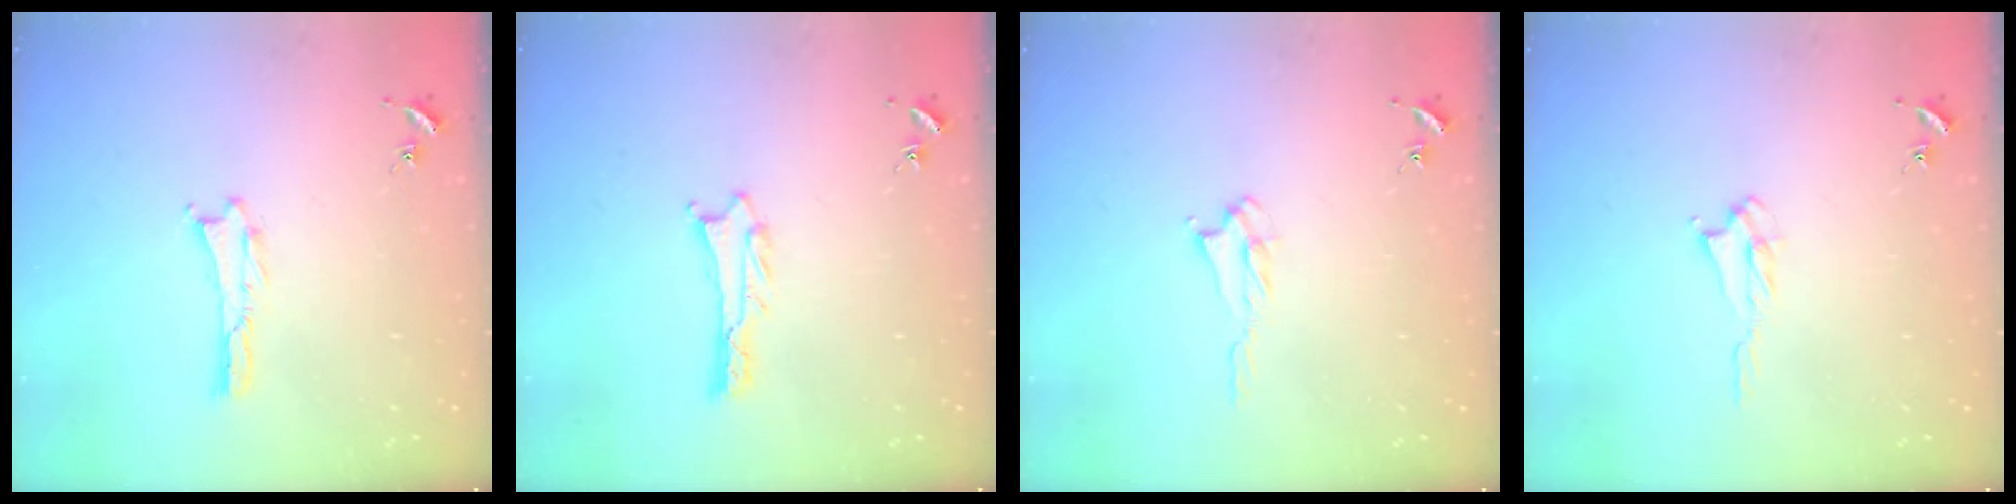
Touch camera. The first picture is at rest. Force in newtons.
{"total": 1.1, "press": 1.1, "slide": 0.1}
{"total": 2.1, "press": 2.0, "slide": 0.3}
{"total": 2.1, "press": 2.0, "slide": 0.3}